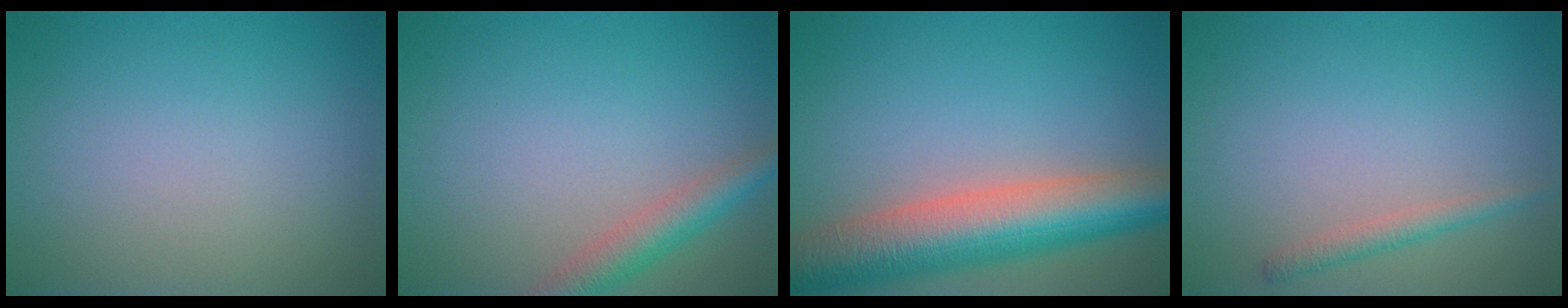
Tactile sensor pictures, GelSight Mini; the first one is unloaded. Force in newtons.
{"total": 3.4, "press": 3.4, "slide": 0.2}
{"total": 9.6, "press": 9.6, "slide": 0.4}
{"total": 1.4, "press": 1.4, "slide": 0.1}